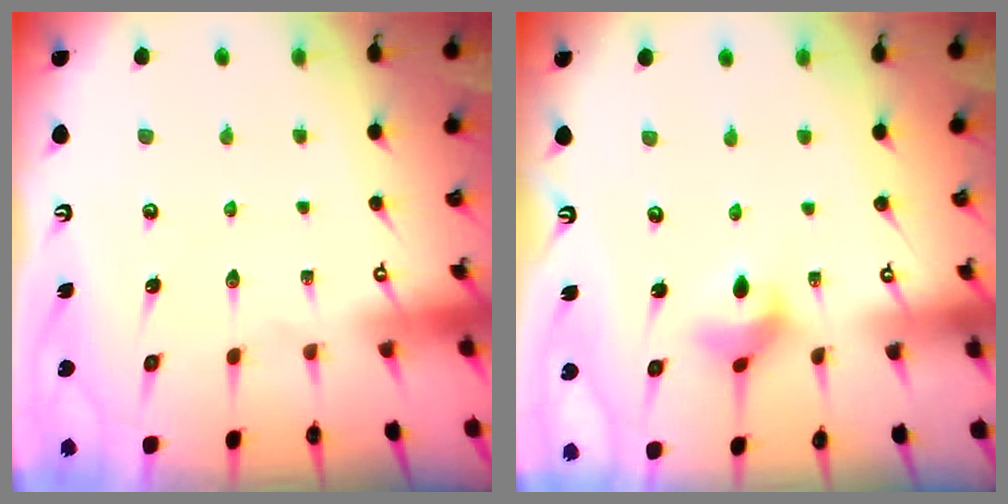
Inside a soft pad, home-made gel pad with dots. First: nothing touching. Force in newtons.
{"total": 3.8, "press": 3.8, "slide": 0.6}